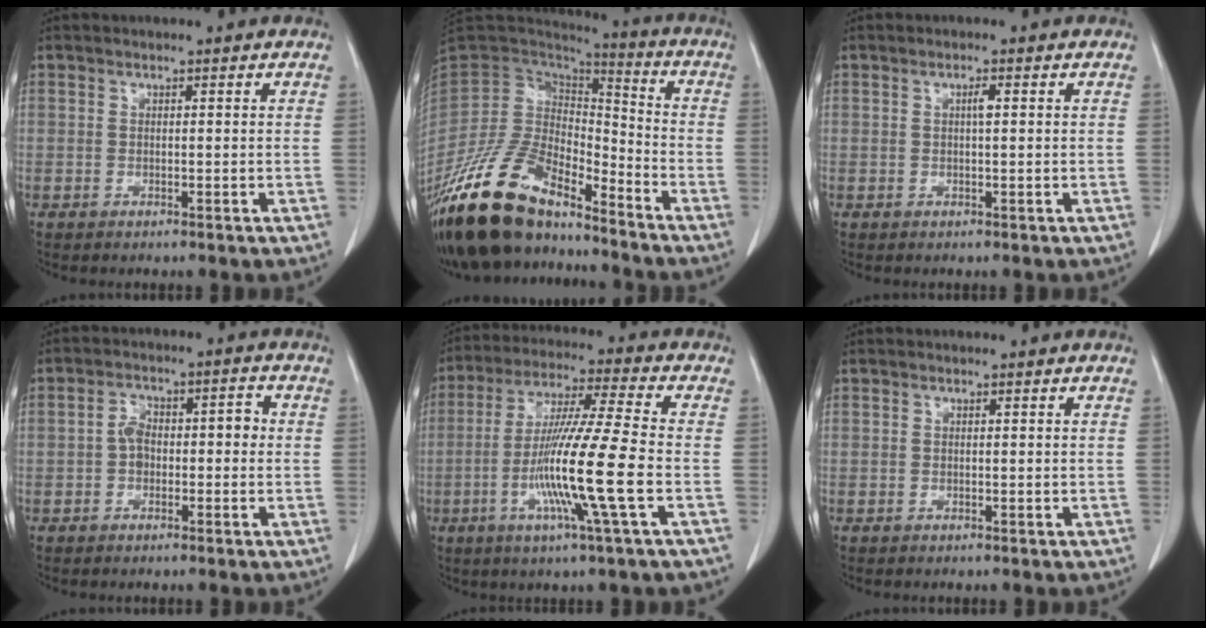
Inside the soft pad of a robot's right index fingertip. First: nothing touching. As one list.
[{"total": 19.1, "force": [-15.2, 6.5, 9.7], "torque": [-0.196, 0.010, -0.280]}, {"total": 1.1, "force": [0.2, 0.1, 1.1], "torque": [-0.022, 0.002, 0.003]}, {"total": 5.2, "force": [-0.6, 3.0, 4.2], "torque": [-0.073, 0.037, -0.011]}, {"total": 14.2, "force": [-3.7, -1.4, 13.7], "torque": [-0.263, -0.016, -0.078]}, {"total": 0.0}]